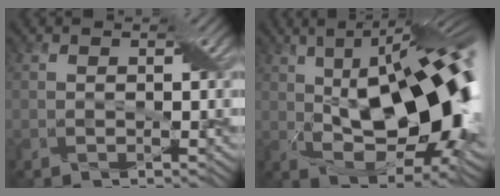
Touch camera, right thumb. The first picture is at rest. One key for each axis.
{"total": 18.8, "fx": 2.4, "fy": 8.0, "fz": 16.9, "tx": -0.248, "ty": 0.023, "tz": 0.023}